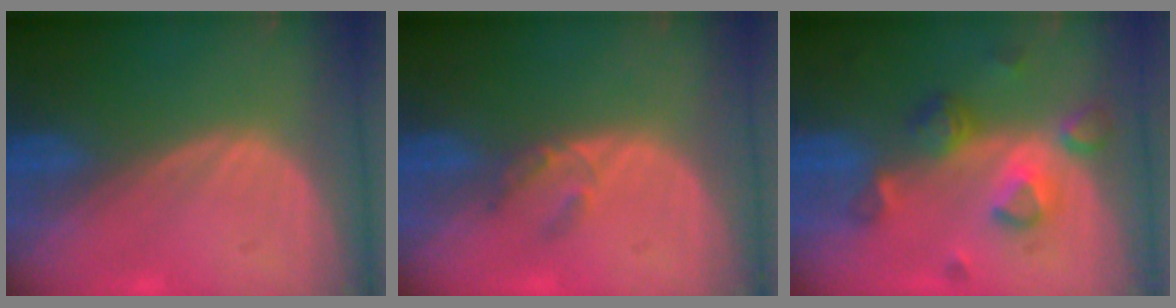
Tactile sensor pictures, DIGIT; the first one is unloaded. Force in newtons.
{"total": 2.3, "press": 2.0, "slide": 1.1}
{"total": 7.9, "press": 7.0, "slide": 3.7}